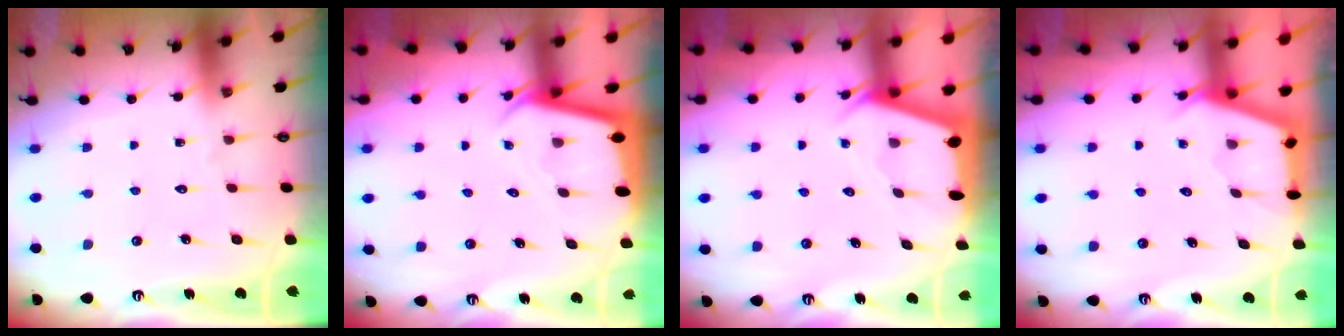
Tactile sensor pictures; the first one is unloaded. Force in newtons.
{"total": 2.4, "press": 2.4, "slide": 0.1}
{"total": 2.5, "press": 2.5, "slide": 0.3}
{"total": 2.9, "press": 2.9, "slide": 0.3}